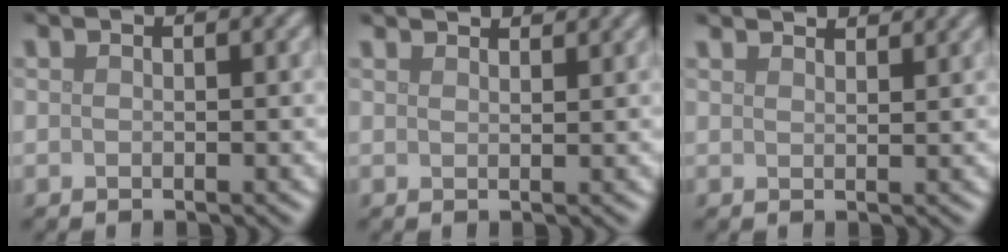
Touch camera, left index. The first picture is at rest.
{"total": 3.4, "force": [3.2, 0.7, 1.1], "torque": [-0.007, 0.007, 0.026]}
{"total": 3.9, "force": [3.6, 0.8, 1.3], "torque": [-0.009, 0.009, 0.031]}